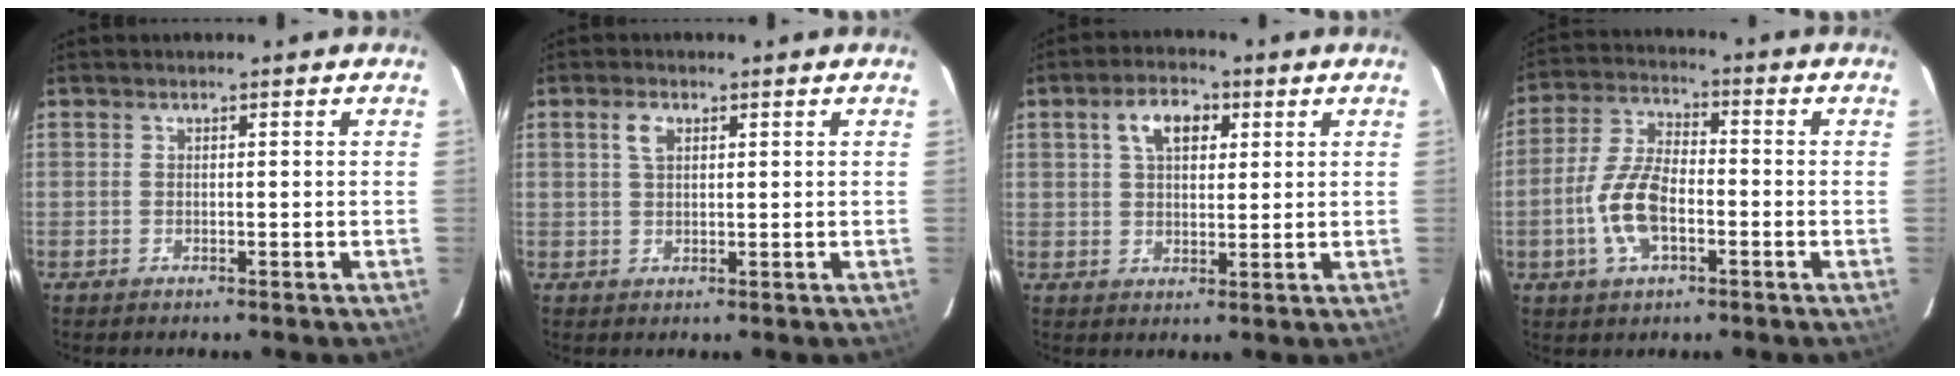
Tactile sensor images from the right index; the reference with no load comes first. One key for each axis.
{"total": 2.7, "fx": 1.1, "fy": 1.6, "fz": 1.9, "tx": -0.037, "ty": 0.007, "tz": 0.020}
{"total": 6.8, "fx": 2.6, "fy": 4.0, "fz": 4.8, "tx": -0.085, "ty": 0.022, "tz": 0.046}
{"total": 10.7, "fx": -3.1, "fy": 5.2, "fz": 8.8, "tx": -0.189, "ty": 0.007, "tz": -0.060}